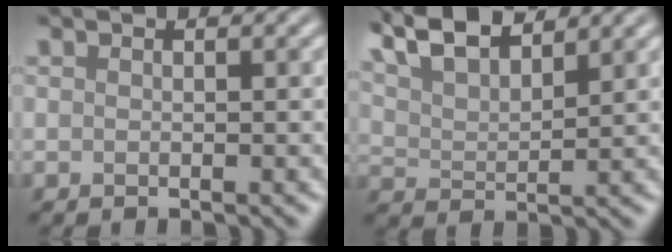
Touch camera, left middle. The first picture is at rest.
{"total": 7.2, "force": [5.8, 2.0, 3.8], "torque": [-0.074, 0.020, 0.089]}